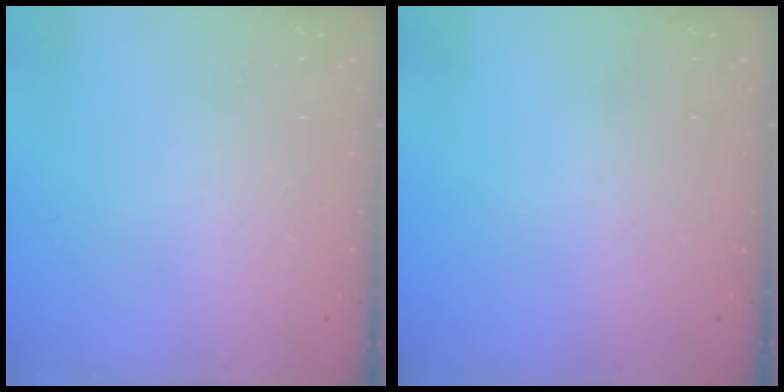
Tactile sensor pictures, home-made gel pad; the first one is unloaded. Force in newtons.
{"total": 0.0}